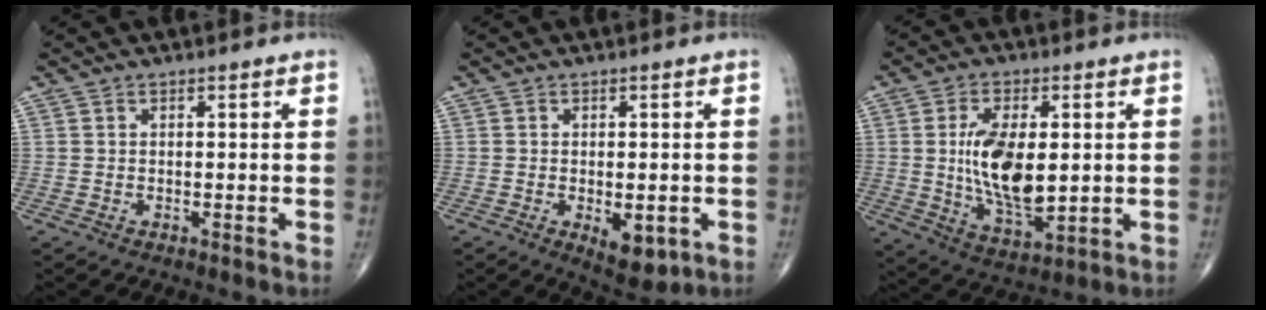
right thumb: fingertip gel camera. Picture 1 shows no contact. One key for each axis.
{"total": 6.3, "fx": -1.8, "fy": 3.0, "fz": 5.2, "tx": -0.063, "ty": -0.008, "tz": -0.017}
{"total": 14.3, "fx": 0.9, "fy": 7.0, "fz": 12.5, "tx": -0.219, "ty": -0.019, "tz": 0.026}